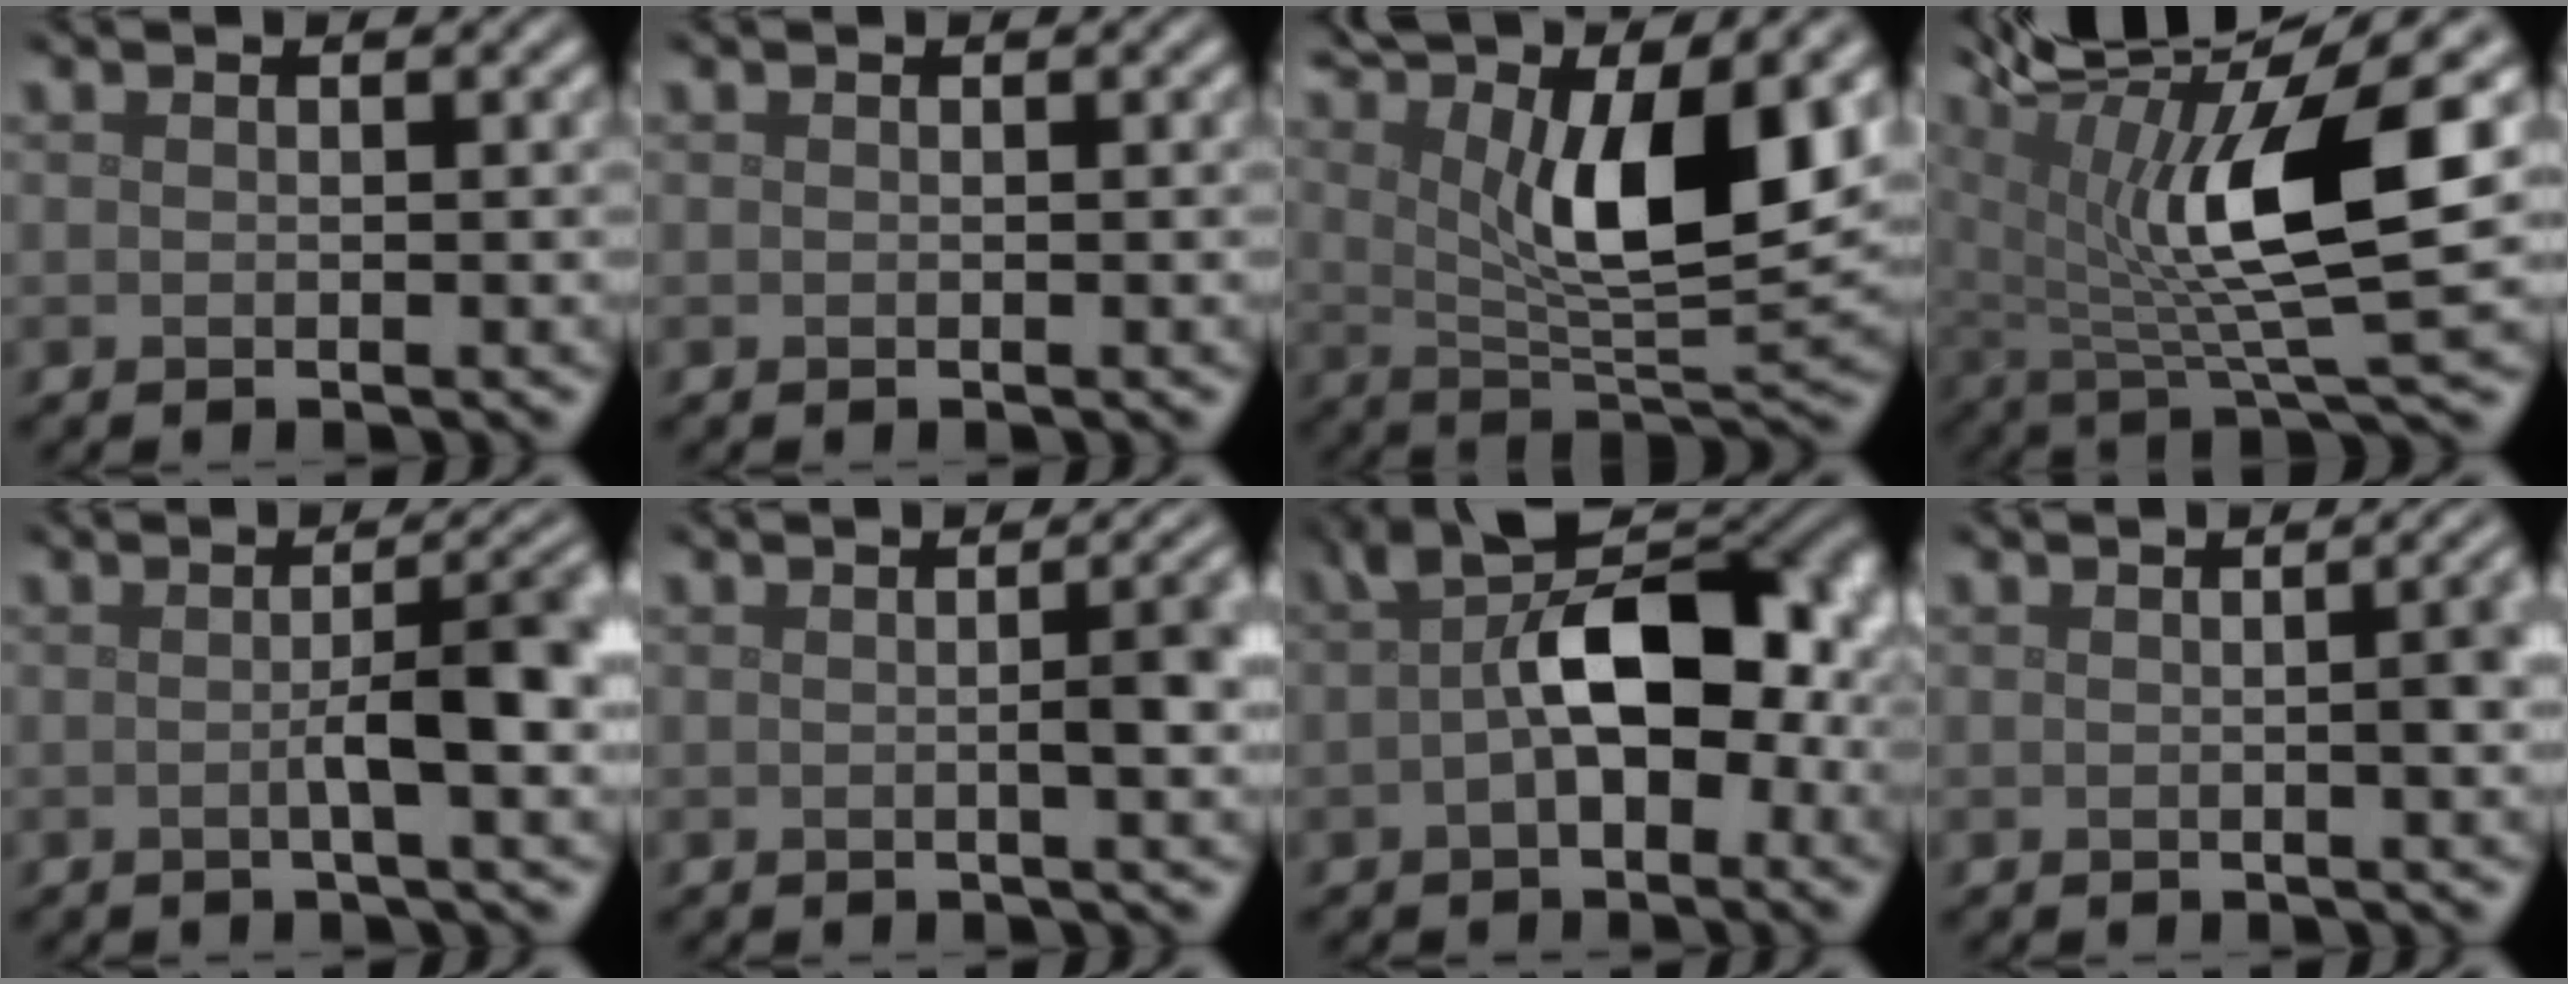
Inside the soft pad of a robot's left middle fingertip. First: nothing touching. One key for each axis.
{"total": 0.0}
{"total": 11.5, "fx": 4.3, "fy": 3.1, "fz": 10.2, "tx": -0.167, "ty": 0.000, "tz": 0.080}
{"total": 13.0, "fx": 4.6, "fy": 3.7, "fz": 11.5, "tx": -0.200, "ty": 0.005, "tz": 0.088}
{"total": 5.4, "fx": -0.3, "fy": 1.1, "fz": 5.3, "tx": -0.077, "ty": 0.006, "tz": -0.006}
{"total": 3.9, "fx": 0.0, "fy": 0.9, "fz": 3.8, "tx": -0.046, "ty": 0.011, "tz": -0.002}
{"total": 10.5, "fx": 0.8, "fy": 5.9, "fz": 8.7, "tx": -0.123, "ty": 0.014, "tz": 0.001}
{"total": 3.1, "fx": 0.1, "fy": 0.9, "fz": 3.0, "tx": -0.027, "ty": 0.010, "tz": 0.000}